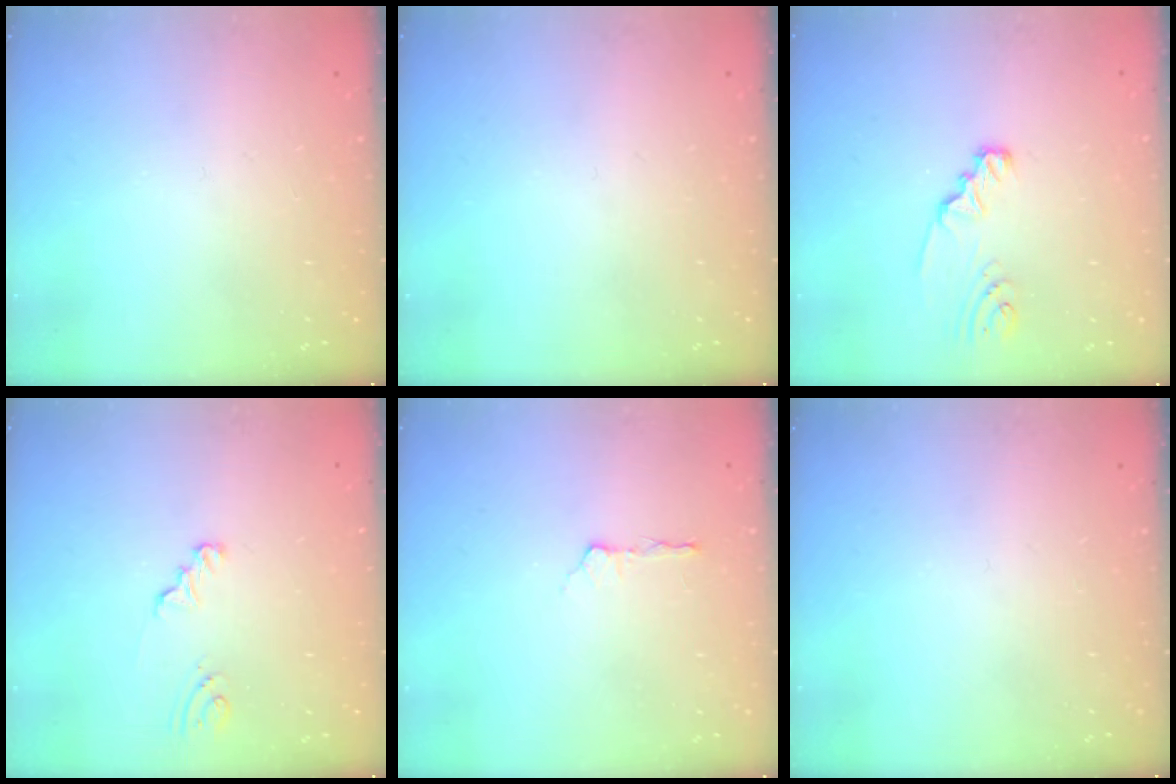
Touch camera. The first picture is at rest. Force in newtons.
{"total": 0.0}
{"total": 2.4, "press": 2.4, "slide": 0.1}
{"total": 2.1, "press": 2.1, "slide": 0.2}
{"total": 2.9, "press": 2.4, "slide": 1.6}
{"total": 0.0}